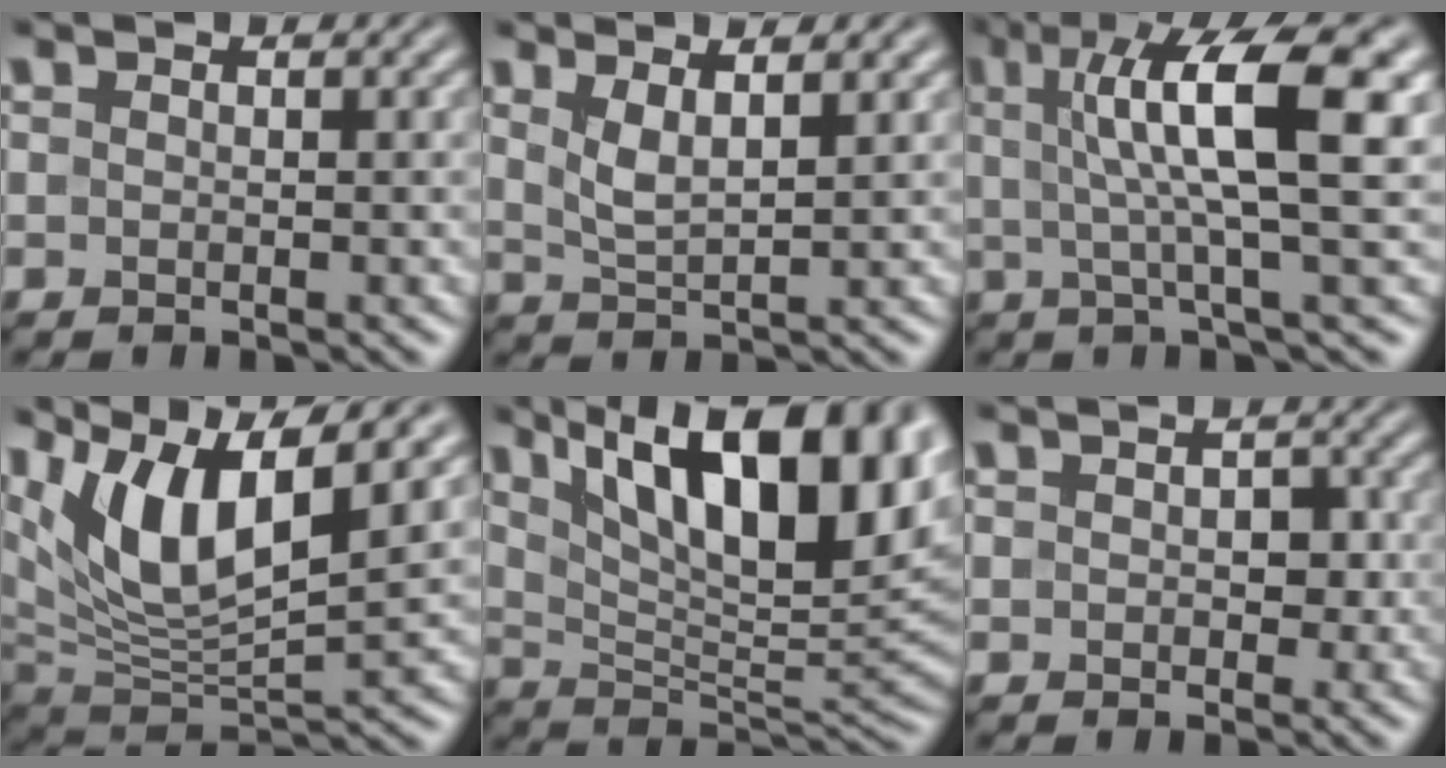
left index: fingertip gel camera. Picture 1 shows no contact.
{"total": 3.0, "force": [1.7, 0.8, 2.4], "torque": [-0.046, -0.005, 0.034]}
{"total": 9.6, "force": [2.2, 1.8, 9.1], "torque": [-0.133, 0.006, 0.036]}
{"total": 10.2, "force": [5.0, 3.6, 8.2], "torque": [-0.159, -0.002, 0.092]}
{"total": 15.2, "force": [7.0, 6.2, 12.0], "torque": [-0.170, 0.015, 0.117]}
{"total": 1.7, "force": [0.0, 1.2, 1.2], "torque": [-0.017, -0.001, -0.003]}